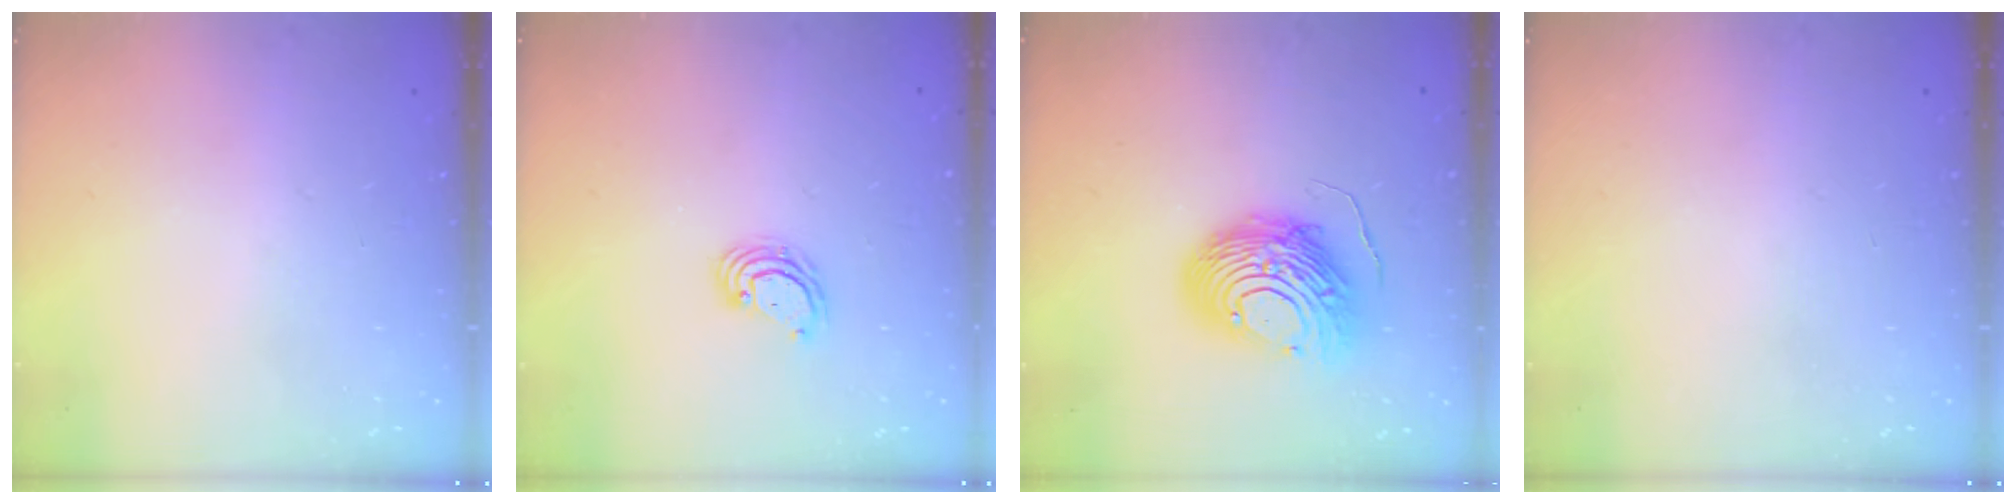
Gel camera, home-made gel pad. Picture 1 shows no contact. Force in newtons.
{"total": 3.8, "press": 3.8, "slide": 0.1}
{"total": 12.6, "press": 12.6, "slide": 1.3}
{"total": 0.0}